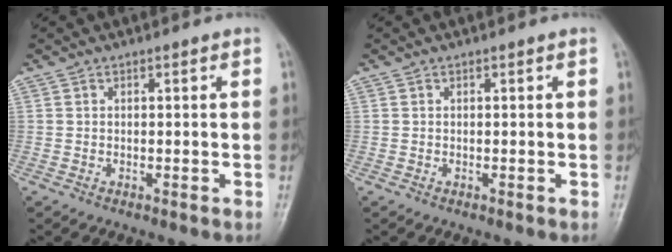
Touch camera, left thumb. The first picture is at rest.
{"total": 0.0}